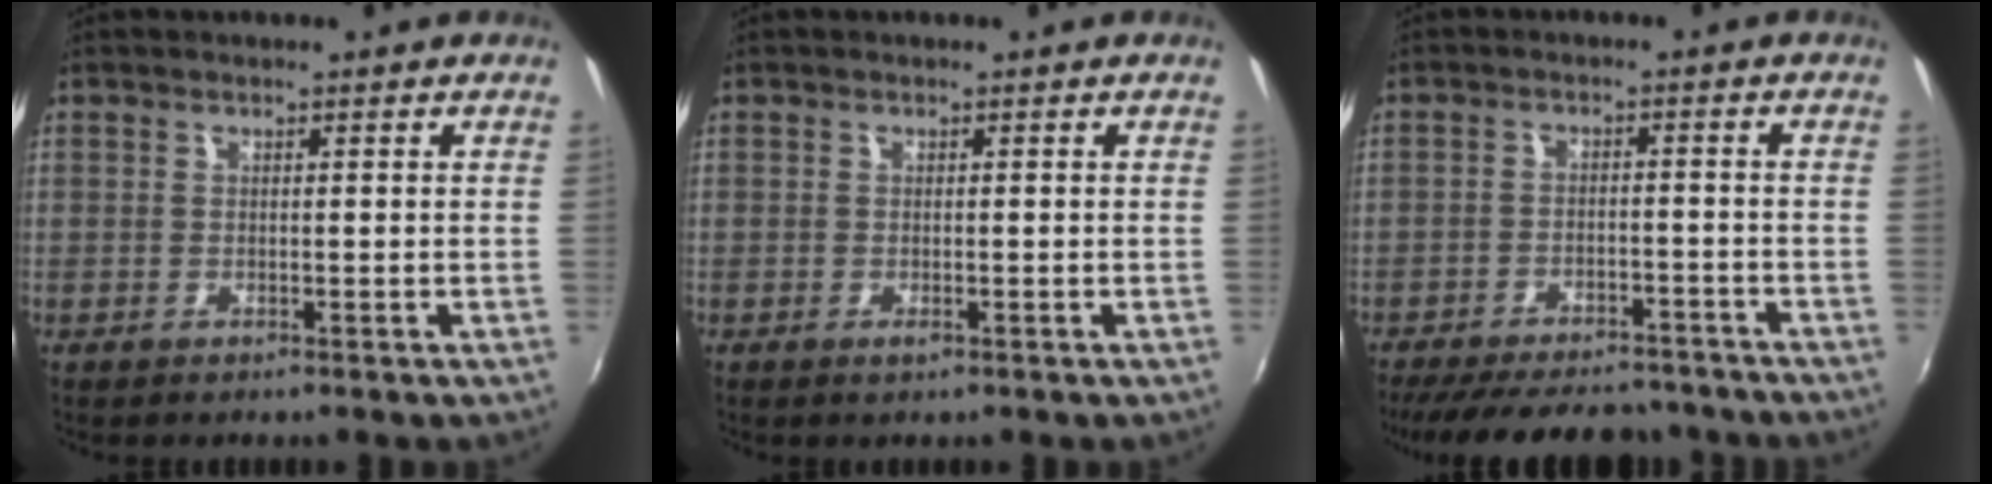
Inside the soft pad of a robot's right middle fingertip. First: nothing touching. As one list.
[{"total": 0.8, "force": [-0.4, 0.4, 0.6], "torque": [-0.009, -0.004, -0.007]}, {"total": 19.1, "force": [-16.0, 6.6, 7.9], "torque": [-0.171, -0.004, -0.217]}]